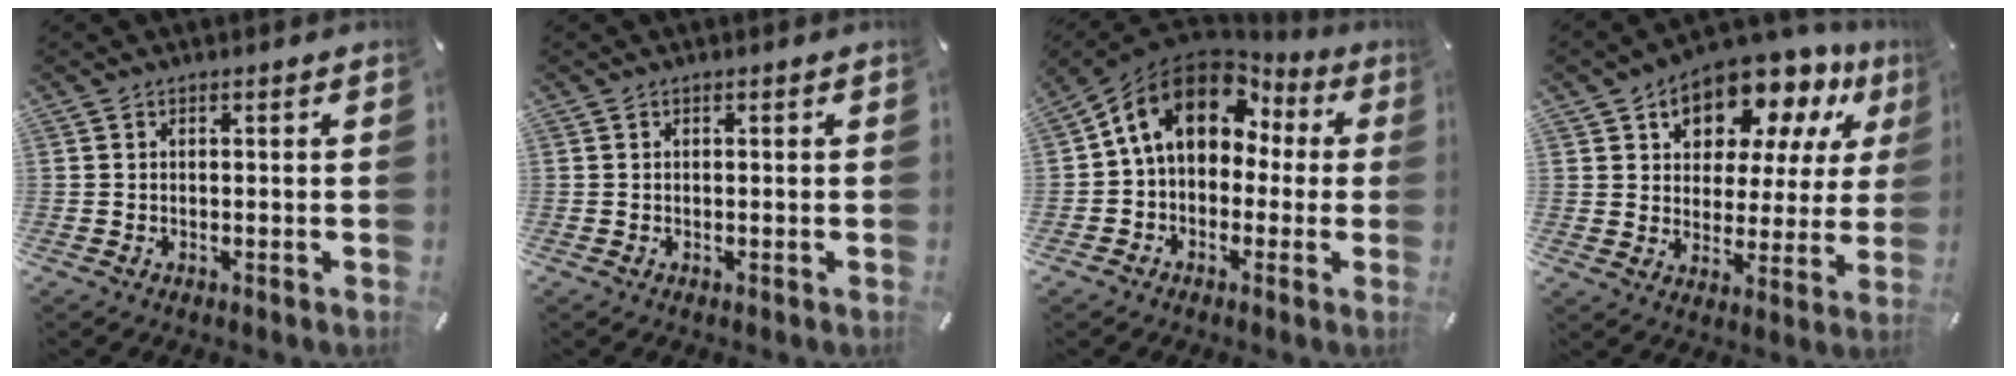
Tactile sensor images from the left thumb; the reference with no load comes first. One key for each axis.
{"total": 0.0}
{"total": 13.5, "fx": 4.2, "fy": 10.1, "fz": 8.0, "tx": -0.155, "ty": -0.002, "tz": 0.075}
{"total": 12.7, "fx": 9.2, "fy": 7.5, "fz": 4.8, "tx": -0.082, "ty": -0.075, "tz": 0.162}